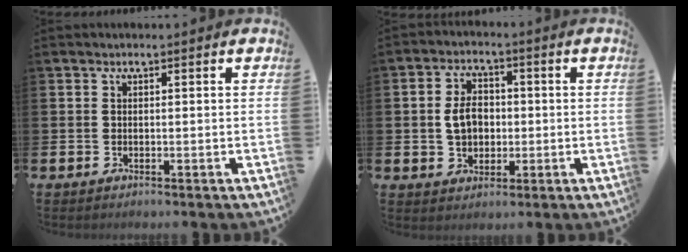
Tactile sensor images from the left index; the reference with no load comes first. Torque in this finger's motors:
{"motor_torque": [0.71, -0.42, 0.21, 0.15]}